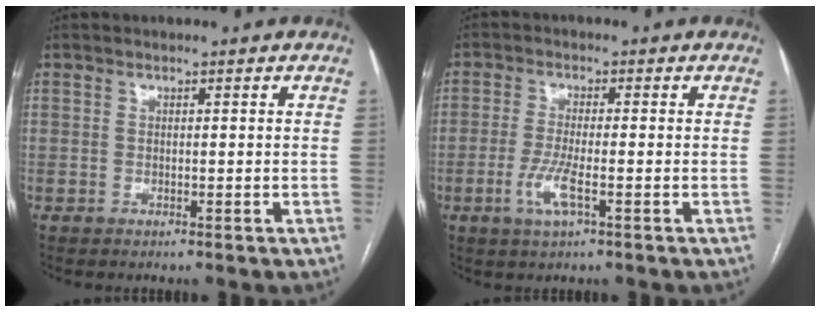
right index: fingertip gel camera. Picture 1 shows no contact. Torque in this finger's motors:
{"motor_torque": [0.86, -0.48, 0.52, 0.09]}